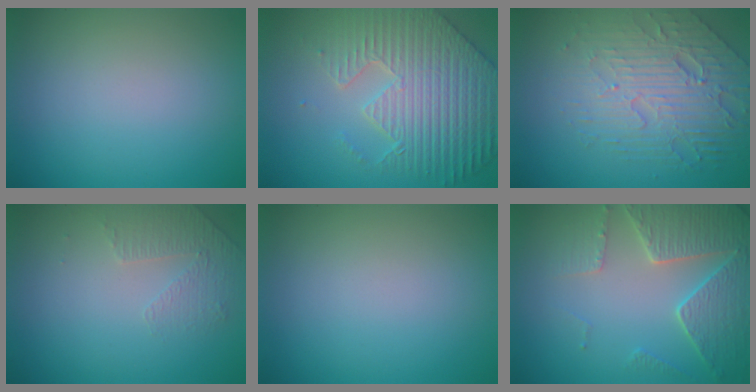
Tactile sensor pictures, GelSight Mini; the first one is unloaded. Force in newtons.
{"total": 7.1, "press": 5.8, "slide": 4.0}
{"total": 6.4, "press": 4.8, "slide": 4.4}
{"total": 1.4, "press": 0.9, "slide": 1.1}
{"total": 0.0}
{"total": 5.0, "press": 4.5, "slide": 2.2}